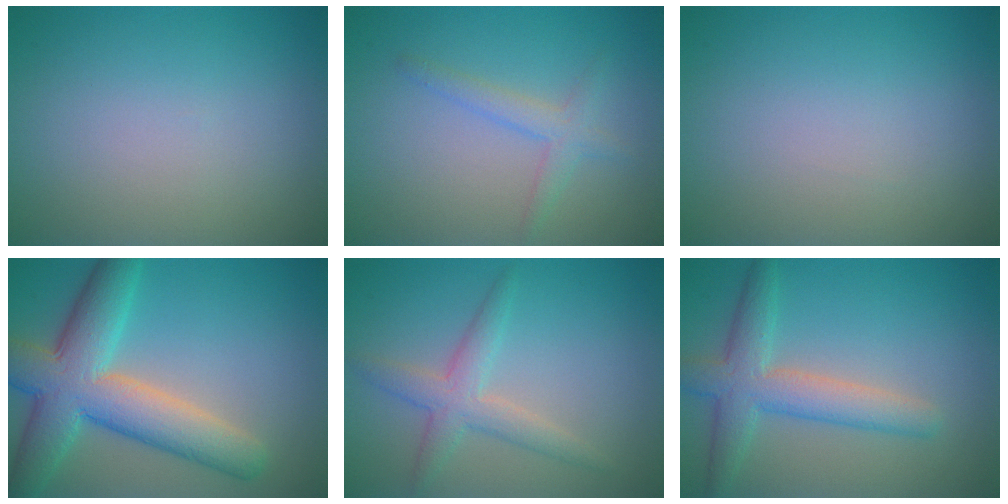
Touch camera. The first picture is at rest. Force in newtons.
{"total": 2.0, "press": 2.0, "slide": 0.1}
{"total": 0.0}
{"total": 9.1, "press": 9.1, "slide": 0.3}
{"total": 3.1, "press": 3.1, "slide": 0.2}
{"total": 4.7, "press": 4.7, "slide": 0.1}